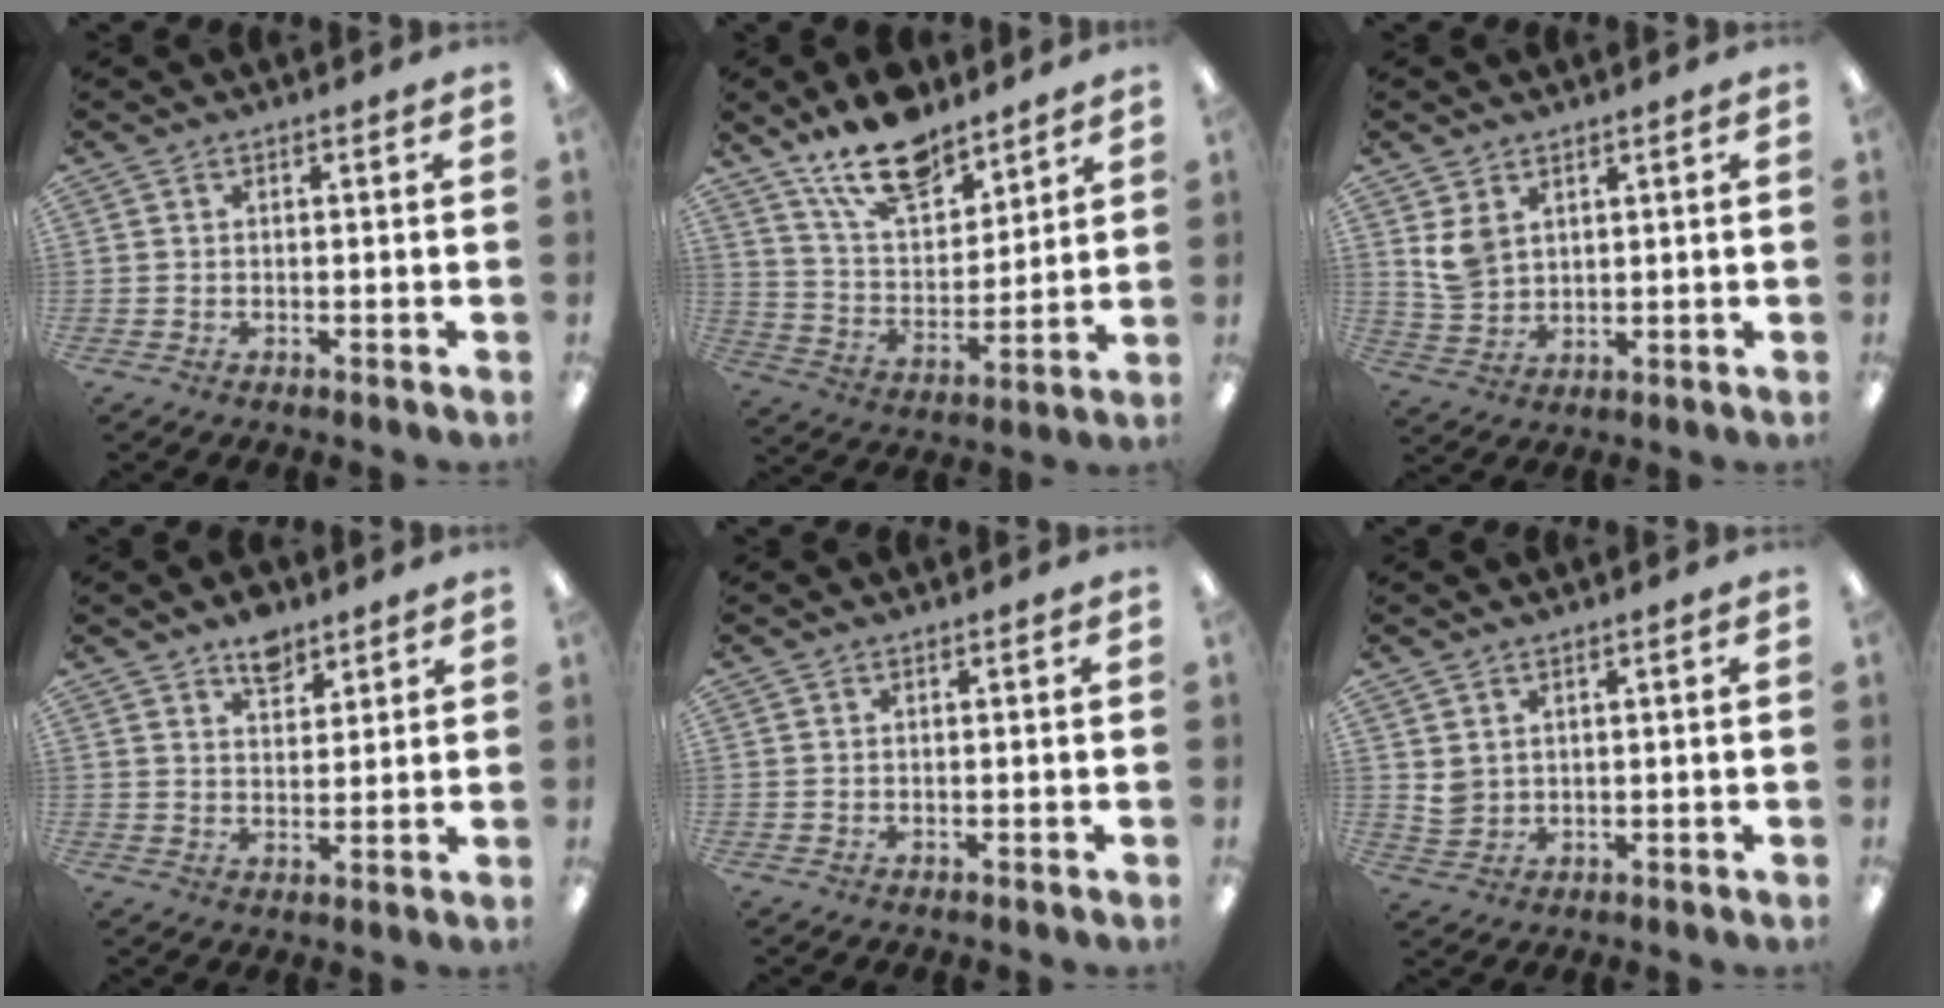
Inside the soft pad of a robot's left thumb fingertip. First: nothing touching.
{"total": 16.1, "force": [12.3, 7.0, 7.5], "torque": [-0.129, -0.069, 0.221]}
{"total": 5.6, "force": [3.1, 4.0, 2.3], "torque": [-0.046, -0.003, 0.061]}
{"total": 6.2, "force": [4.9, 3.1, 2.2], "torque": [-0.016, -0.031, 0.084]}
{"total": 0.0}
{"total": 3.2, "force": [1.9, 2.5, 0.8], "torque": [-0.014, -0.007, 0.036]}